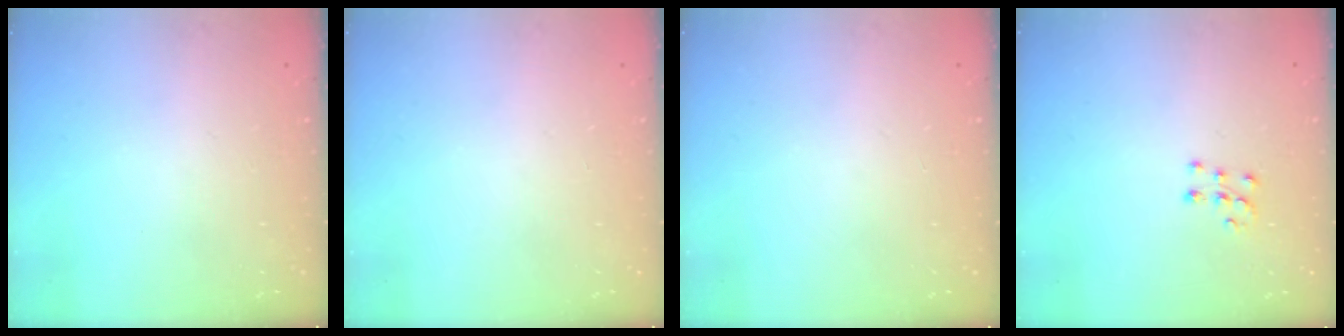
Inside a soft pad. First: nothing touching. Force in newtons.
{"total": 0.0}
{"total": 0.0}
{"total": 7.6, "press": 7.6, "slide": 0.5}